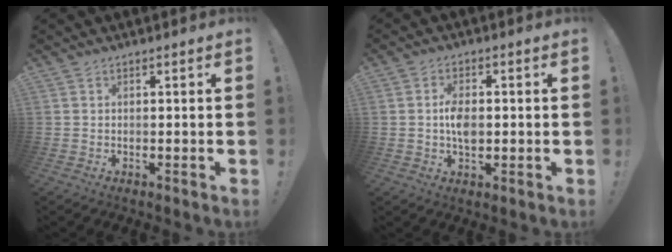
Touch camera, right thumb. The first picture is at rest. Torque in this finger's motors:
{"motor_torque": [0.12, 0.02, 0.61, 0.12, -0.01]}